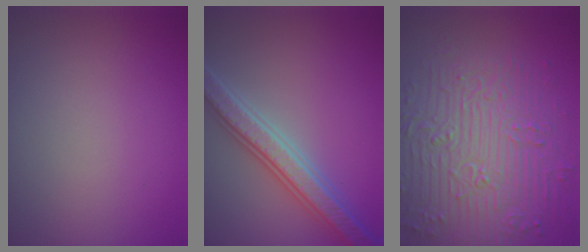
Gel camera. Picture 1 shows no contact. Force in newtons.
{"total": 5.5, "press": 5.4, "slide": 1.1}
{"total": 9.3, "press": 6.8, "slide": 6.3}